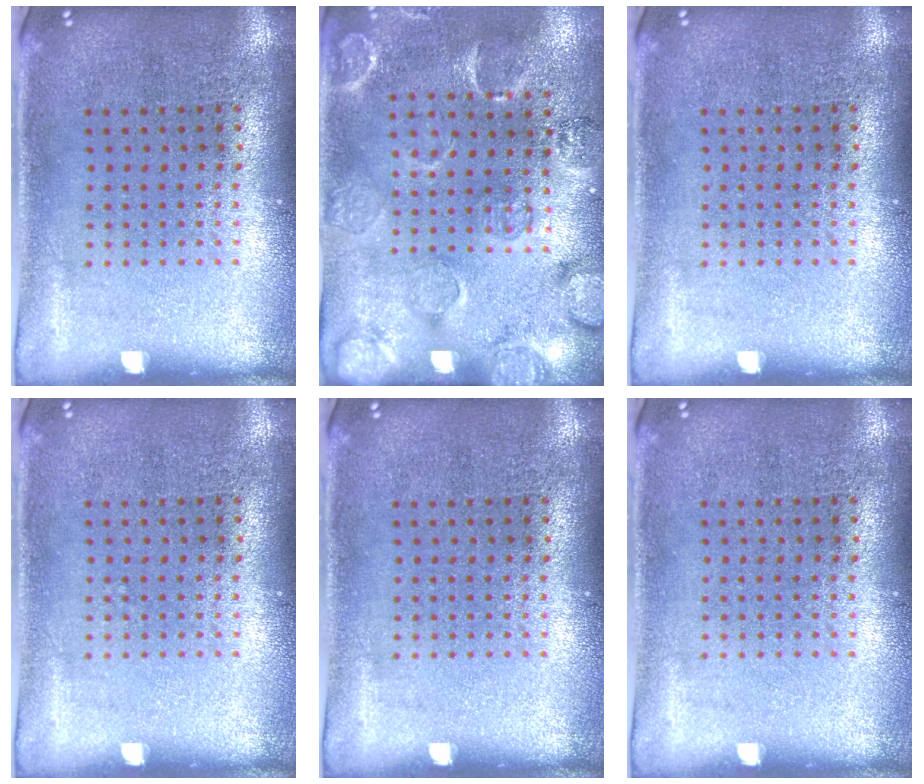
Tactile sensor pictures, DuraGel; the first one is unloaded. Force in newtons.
{"total": 2.8, "press": 1.9, "slide": 2.1}
{"total": 0.0}
{"total": 0.0}
{"total": 0.0}
{"total": 0.0}